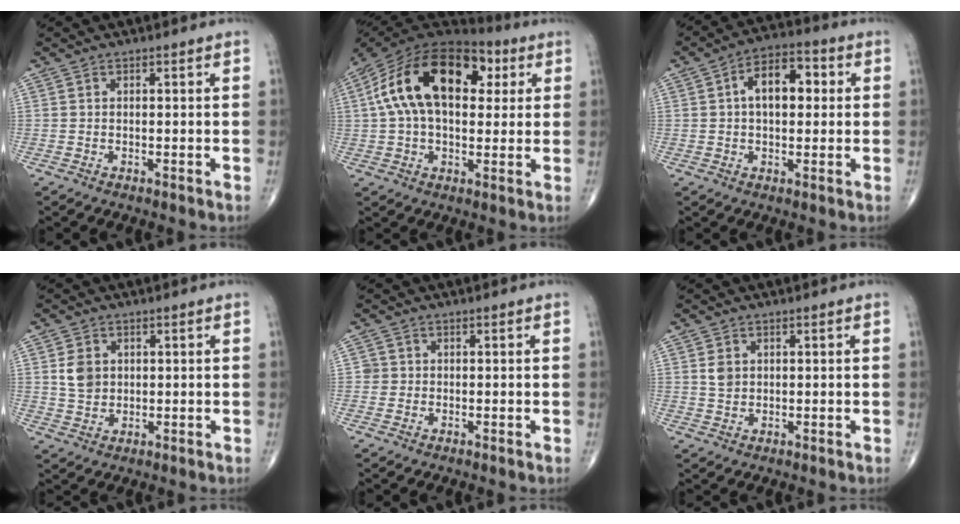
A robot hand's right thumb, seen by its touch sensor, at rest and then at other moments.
{"total": 22.6, "force": [5.7, 13.2, 17.4], "torque": [-0.303, 0.035, 0.086]}
{"total": 10.0, "force": [1.7, 5.8, 8.0], "torque": [-0.110, 0.022, 0.020]}
{"total": 4.6, "force": [1.0, 3.7, 2.6], "torque": [-0.032, -0.004, 0.023]}
{"total": 1.4, "force": [-0.1, 1.4, 0.0], "torque": [0.010, 0.006, -0.004]}
{"total": 2.4, "force": [0.7, 1.9, 1.4], "torque": [-0.017, -0.004, 0.016]}